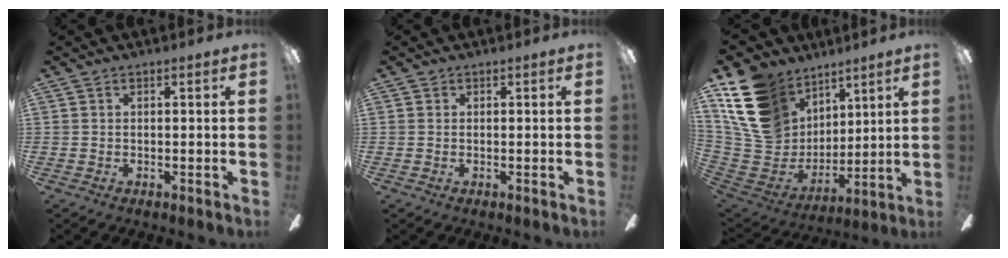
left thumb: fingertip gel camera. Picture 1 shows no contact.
{"total": 0.0}
{"total": 19.6, "force": [9.6, 14.7, 8.8], "torque": [-0.197, -0.048, 0.190]}